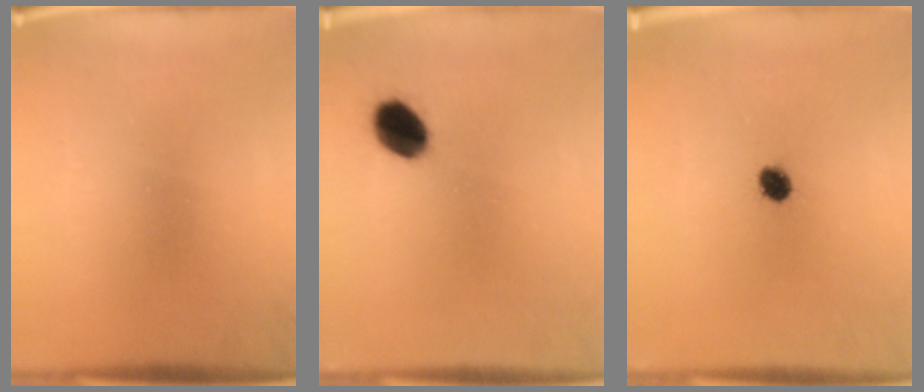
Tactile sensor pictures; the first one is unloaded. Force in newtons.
{"total": 7.0}
{"total": 3.5}